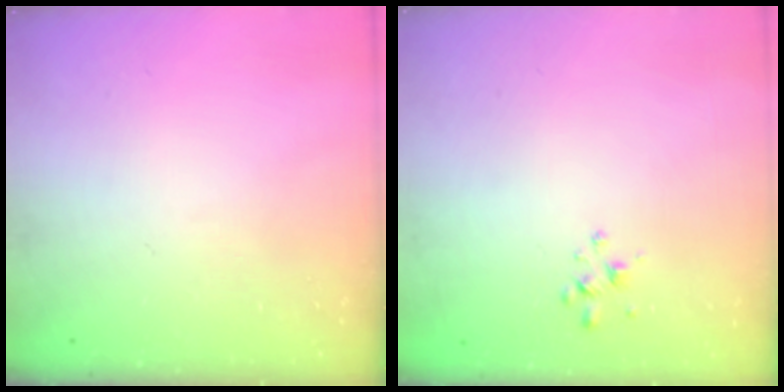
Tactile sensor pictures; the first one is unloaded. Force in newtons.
{"total": 1.8, "press": 1.7, "slide": 0.4}